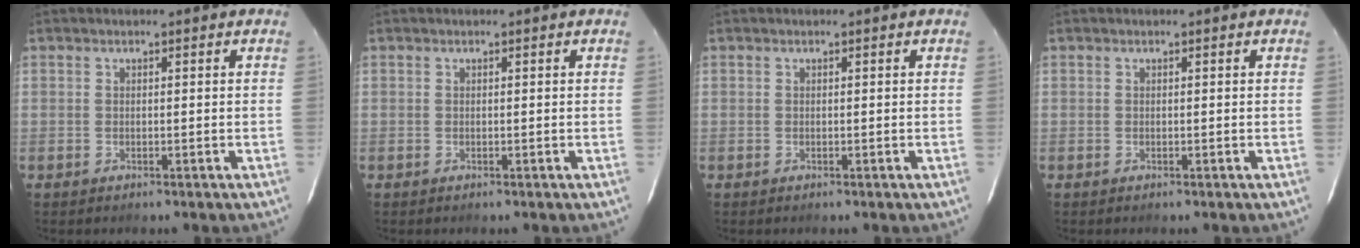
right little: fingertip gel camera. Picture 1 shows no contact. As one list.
[{"total": 0.0}, {"total": 0.0}, {"total": 0.0}]